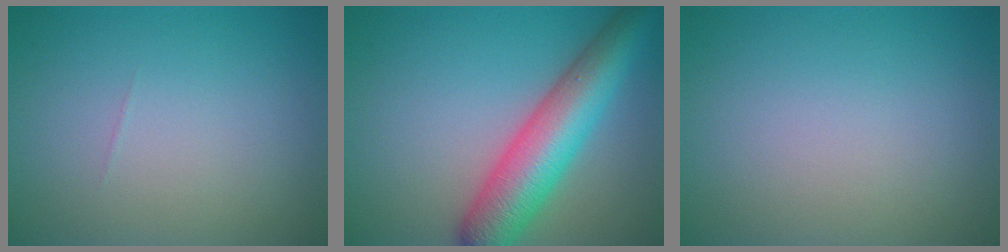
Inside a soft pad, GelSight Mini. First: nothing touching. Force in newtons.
{"total": 8.6, "press": 8.6, "slide": 0.2}
{"total": 0.0}